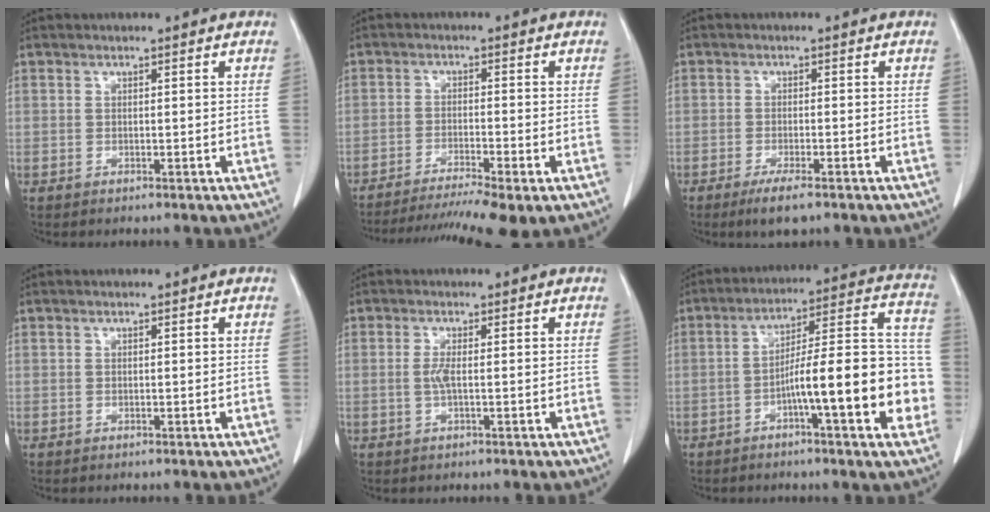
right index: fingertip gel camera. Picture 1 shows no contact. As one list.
[{"total": 10.9, "force": [-8.6, 0.0, 6.7], "torque": [-0.106, -0.014, -0.135]}, {"total": 4.1, "force": [-2.8, 0.6, 2.9], "torque": [-0.052, -0.008, -0.046]}, {"total": 0.0}, {"total": 1.8, "force": [-0.1, 0.2, 1.8], "torque": [-0.043, -0.001, -0.003]}, {"total": 16.7, "force": [-4.6, 2.7, 15.8], "torque": [-0.218, 0.031, -0.065]}]